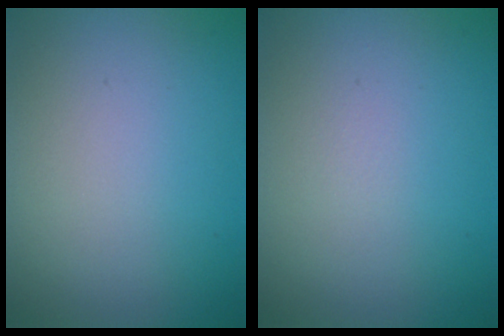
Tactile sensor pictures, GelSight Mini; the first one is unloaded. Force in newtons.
{"total": 0.0}